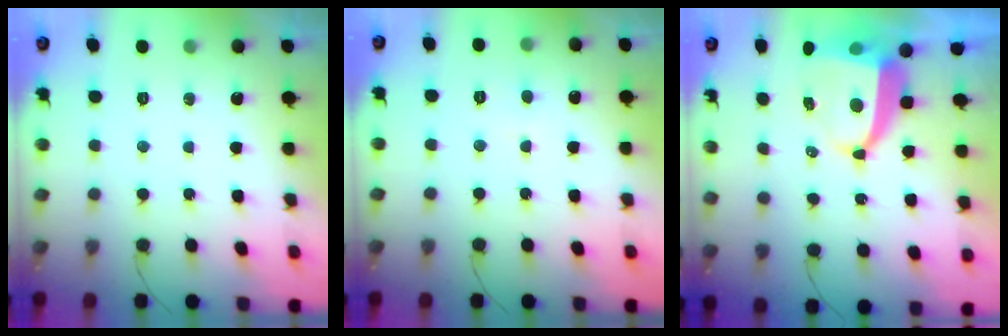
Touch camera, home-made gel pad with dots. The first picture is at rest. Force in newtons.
{"total": 5.1, "press": 5.1, "slide": 0.5}
{"total": 7.9, "press": 7.8, "slide": 1.2}